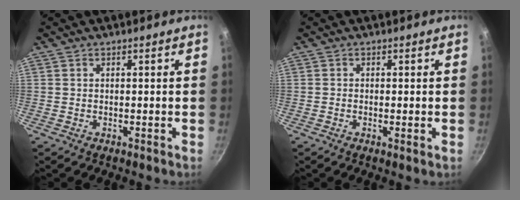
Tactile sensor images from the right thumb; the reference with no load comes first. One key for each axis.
{"total": 0.9, "fx": -0.2, "fy": 0.0, "fz": 0.9, "tx": -0.019, "ty": -0.003, "tz": -0.006}